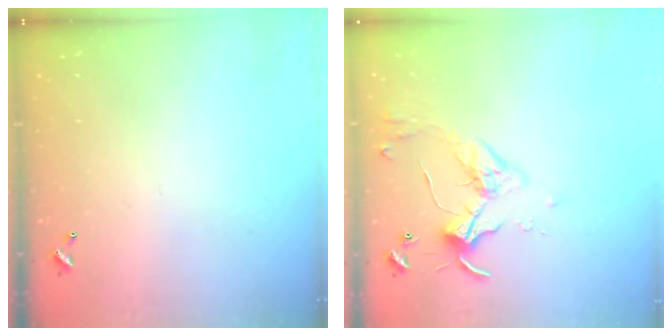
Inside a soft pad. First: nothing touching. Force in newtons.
{"total": 3.6, "press": 3.5, "slide": 0.7}